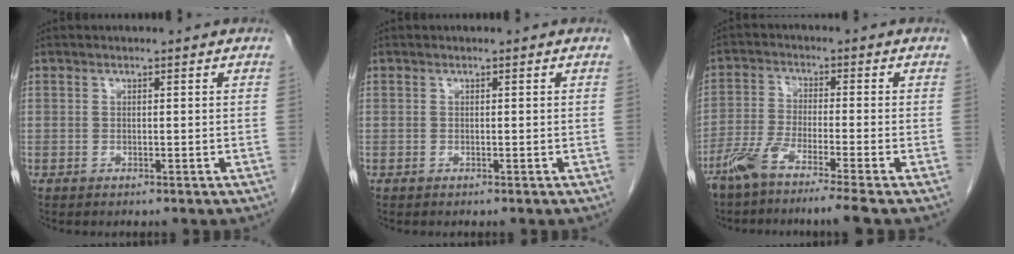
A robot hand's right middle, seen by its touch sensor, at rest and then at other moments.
{"total": 0.0}
{"total": 8.2, "force": [-6.3, -1.1, 5.2], "torque": [-0.097, -0.025, -0.117]}